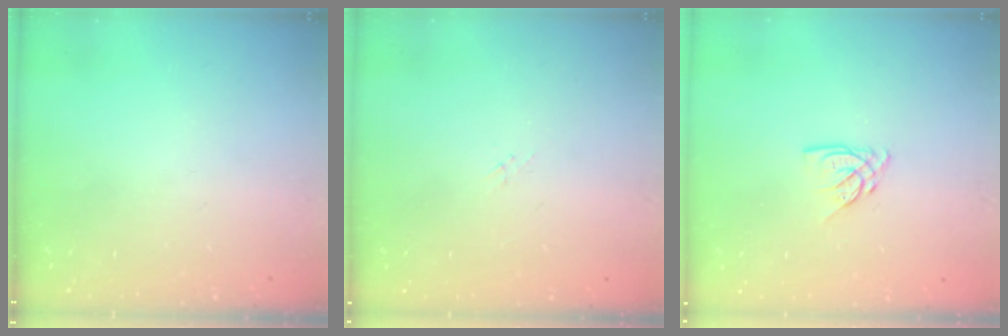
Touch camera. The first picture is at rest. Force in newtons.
{"total": 1.7, "press": 1.6, "slide": 0.2}
{"total": 5.6, "press": 5.6, "slide": 0.5}